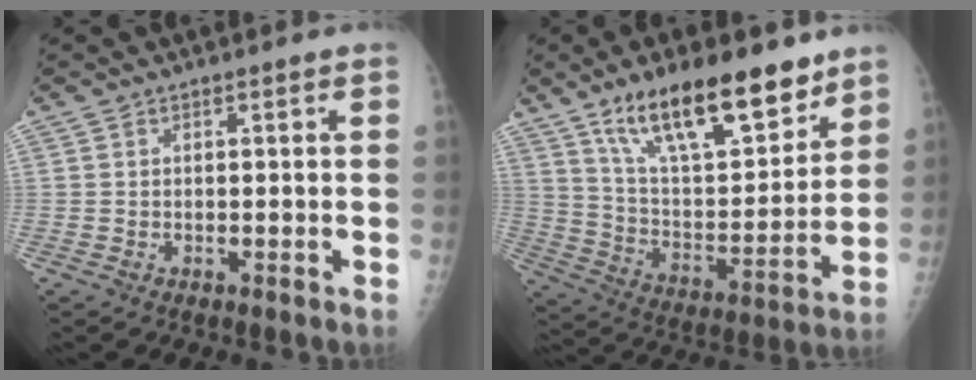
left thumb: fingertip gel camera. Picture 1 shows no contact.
{"total": 21.8, "force": [14.6, 7.9, 14.1], "torque": [-0.193, -0.064, 0.254]}